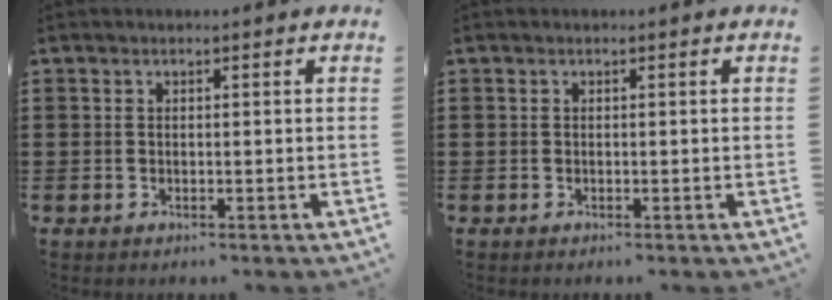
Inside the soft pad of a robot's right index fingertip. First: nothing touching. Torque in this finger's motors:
{"motor_torque": [-0.08, -0.12, -0.01, -0.01]}